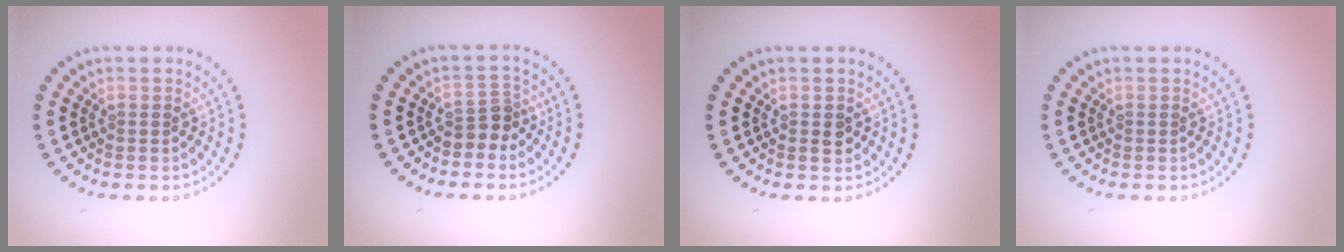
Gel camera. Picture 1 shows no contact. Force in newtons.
{"total": 2.1, "press": 1.7, "slide": 1.2}
{"total": 1.1, "press": 1.0, "slide": 0.2}
{"total": 0.0}